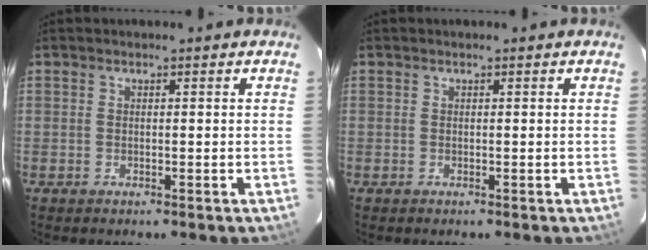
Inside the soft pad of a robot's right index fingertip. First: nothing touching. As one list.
[{"total": 0.0}]